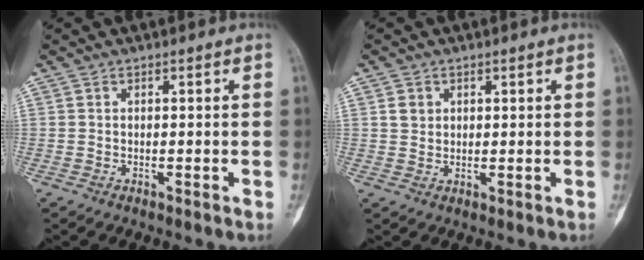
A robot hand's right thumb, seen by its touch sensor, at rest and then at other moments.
{"total": 2.3, "force": [0.9, 2.0, 0.8], "torque": [0.003, 0.000, 0.015]}